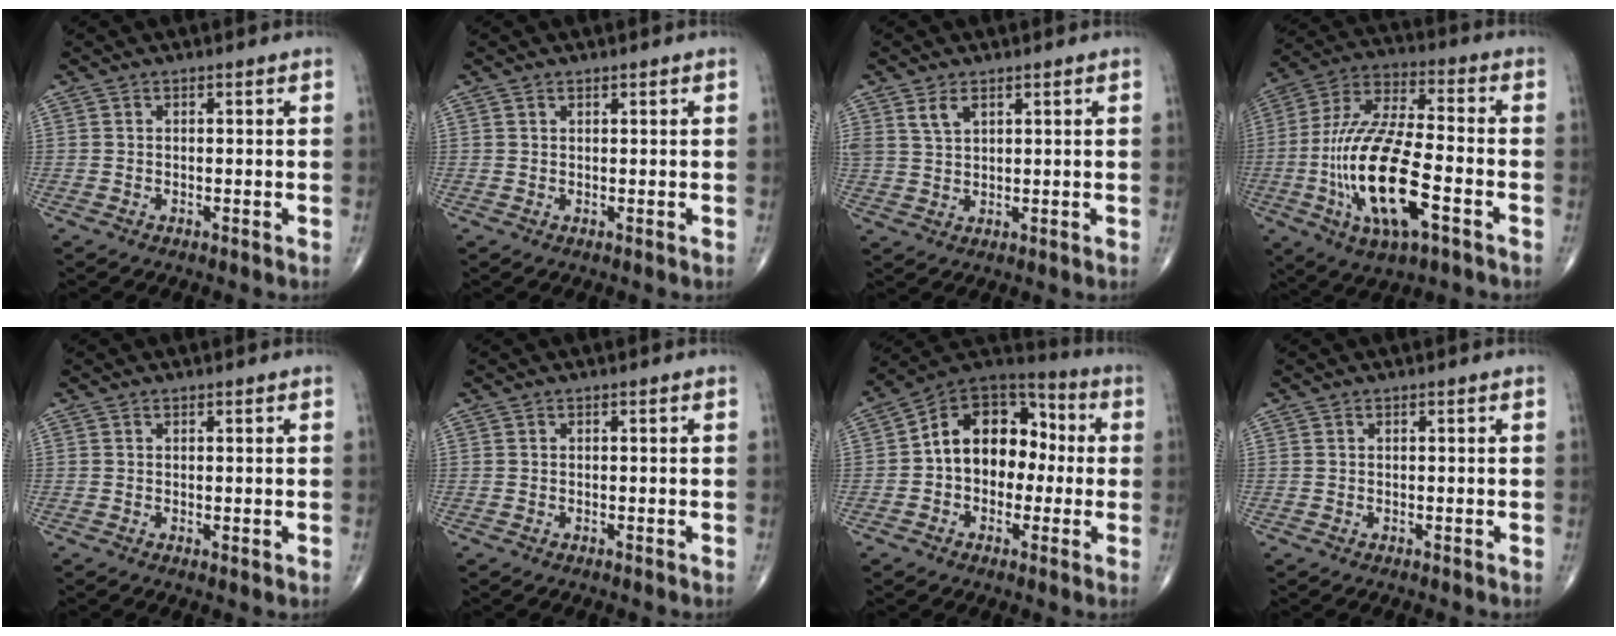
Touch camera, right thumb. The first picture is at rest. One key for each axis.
{"total": 0.6, "fx": 0.4, "fy": 0.3, "fz": 0.2, "tx": -0.003, "ty": -0.003, "tz": 0.007}
{"total": 3.5, "fx": 2.1, "fy": 1.9, "fz": 2.1, "tx": -0.037, "ty": -0.008, "tz": 0.048}
{"total": 21.0, "fx": -6.0, "fy": 7.7, "fz": 18.6, "tx": -0.379, "ty": 0.026, "tz": -0.101}
{"total": 0.6, "fx": 0.1, "fy": 0.2, "fz": 0.5, "tx": -0.014, "ty": -0.004, "tz": 0.002}
{"total": 0.0}
{"total": 15.6, "fx": 0.1, "fy": 11.1, "fz": 11.0, "tx": -0.129, "ty": 0.048, "tz": -0.013}
{"total": 0.0}